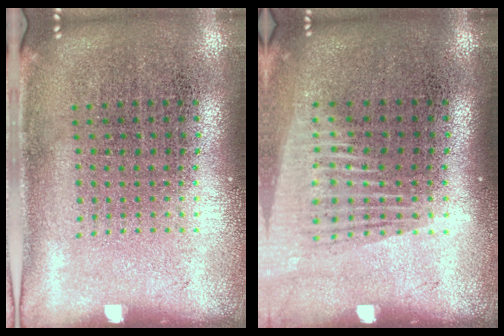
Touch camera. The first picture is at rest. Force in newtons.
{"total": 1.4, "press": 1.2, "slide": 0.8}